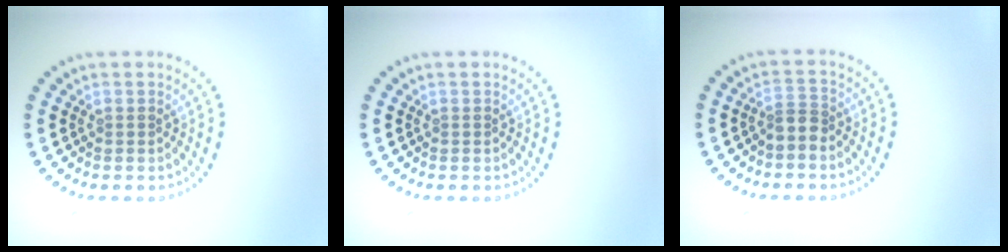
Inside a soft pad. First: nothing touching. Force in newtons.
{"total": 0.0}
{"total": 1.9, "press": 1.5, "slide": 1.2}